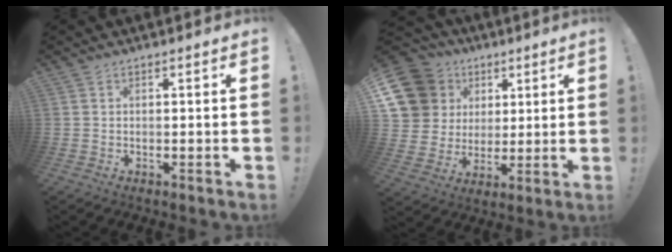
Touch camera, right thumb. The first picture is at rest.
{"total": 17.2, "force": [6.6, 14.3, 6.9], "torque": [-0.113, -0.022, 0.149]}